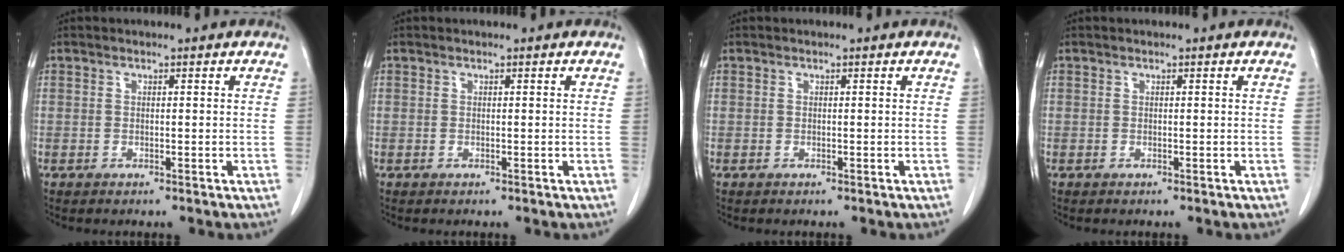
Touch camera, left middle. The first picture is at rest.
{"total": 0.0}
{"total": 0.0}
{"total": 0.0}